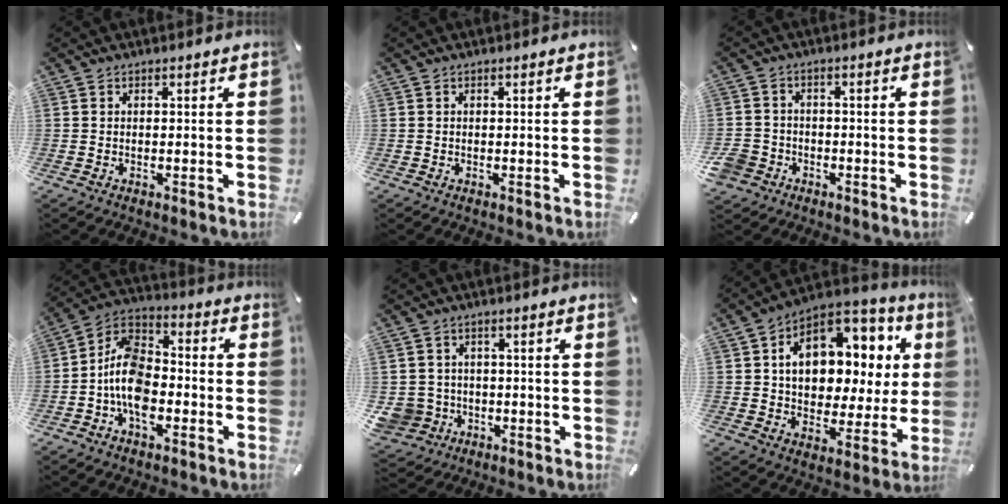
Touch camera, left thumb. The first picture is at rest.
{"total": 0.0}
{"total": 5.3, "force": [-2.6, 4.4, 1.5], "torque": [-0.049, 0.009, -0.052]}
{"total": 11.8, "force": [-4.8, 7.4, 7.8], "torque": [-0.170, 0.020, -0.093]}
{"total": 6.3, "force": [-1.4, 6.0, 1.2], "torque": [-0.048, 0.005, -0.025]}
{"total": 15.4, "force": [3.9, 10.9, 10.1], "torque": [-0.158, -0.017, 0.074]}